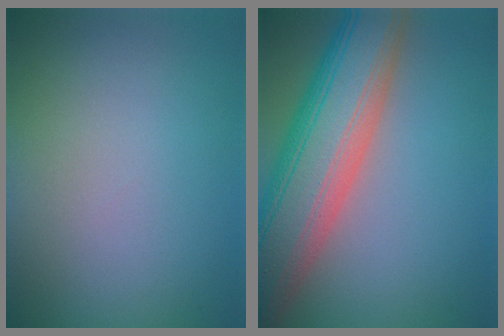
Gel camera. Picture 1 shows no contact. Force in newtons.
{"total": 12.1, "press": 12.1, "slide": 0.7}